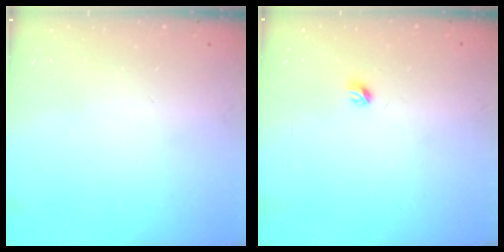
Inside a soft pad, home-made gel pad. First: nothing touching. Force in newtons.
{"total": 3.3, "press": 3.2, "slide": 0.6}